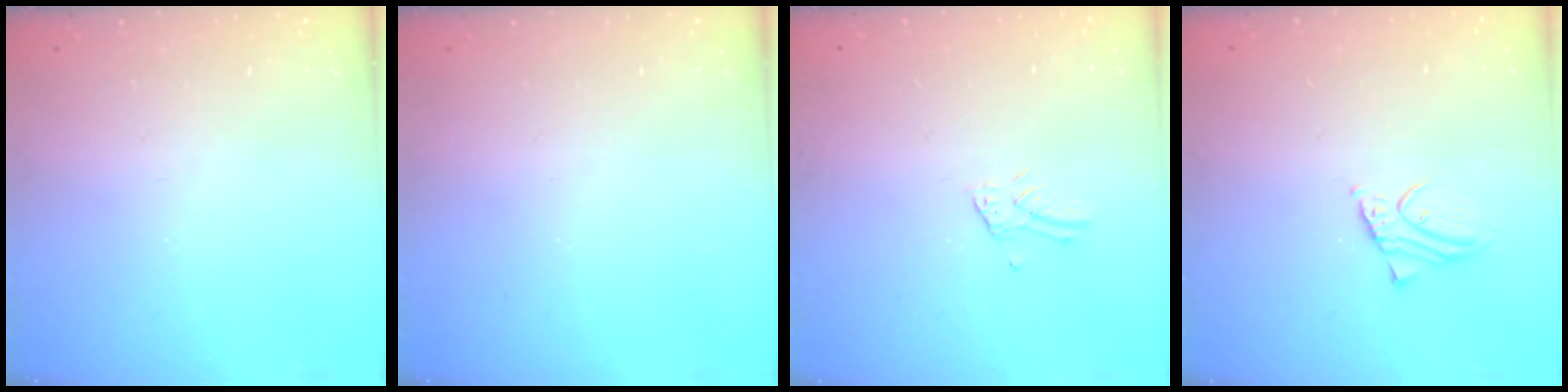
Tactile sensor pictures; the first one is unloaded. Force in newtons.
{"total": 0.0}
{"total": 2.4, "press": 2.4, "slide": 0.3}
{"total": 2.1, "press": 2.1, "slide": 0.1}